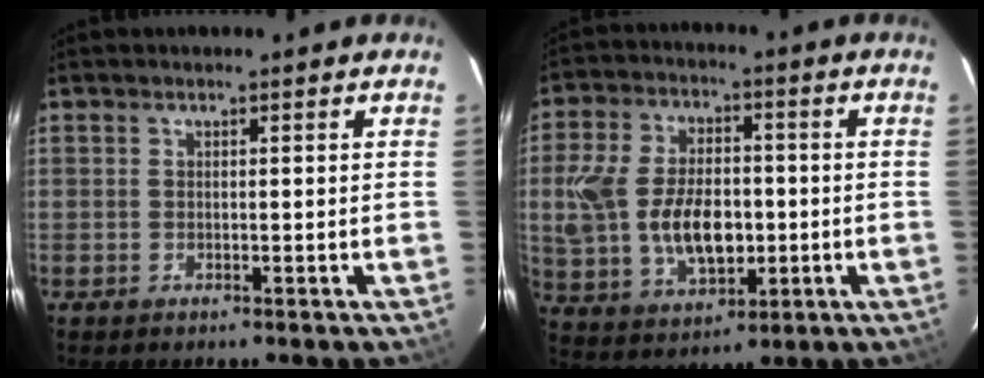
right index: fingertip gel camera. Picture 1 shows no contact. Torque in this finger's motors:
{"motor_torque": [0.52, -0.03, 0.45, 0.21]}